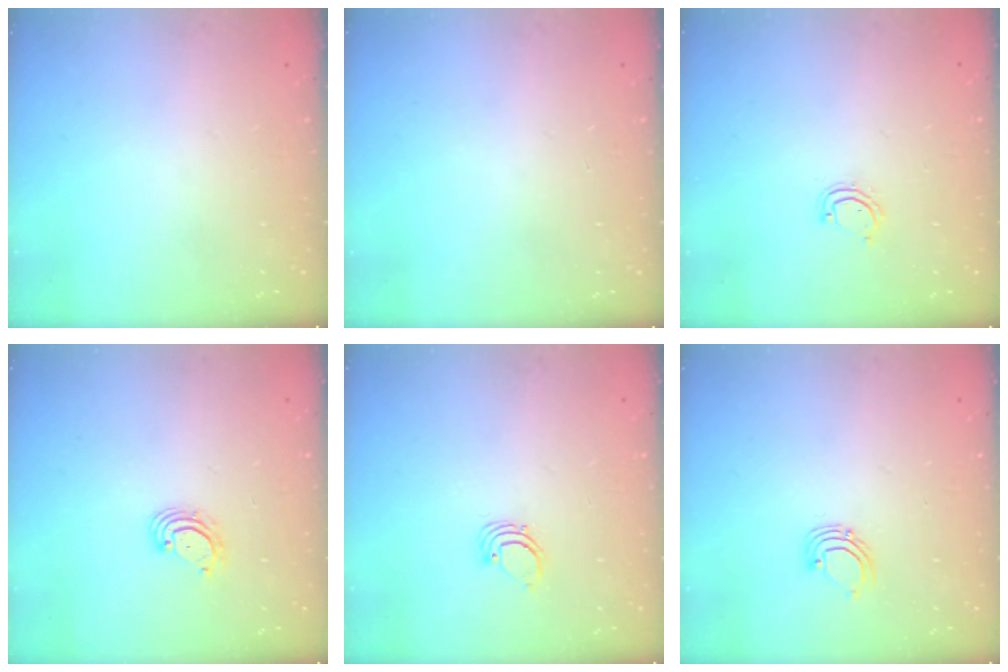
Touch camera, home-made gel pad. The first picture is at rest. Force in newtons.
{"total": 0.0}
{"total": 3.8, "press": 3.8, "slide": 0.3}
{"total": 2.9, "press": 2.9, "slide": 0.1}
{"total": 2.2, "press": 2.2, "slide": 0.2}
{"total": 3.4, "press": 3.4, "slide": 0.3}